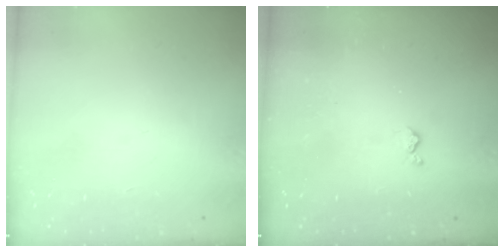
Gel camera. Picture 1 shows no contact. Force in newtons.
{"total": 3.4, "press": 3.4, "slide": 0.5}